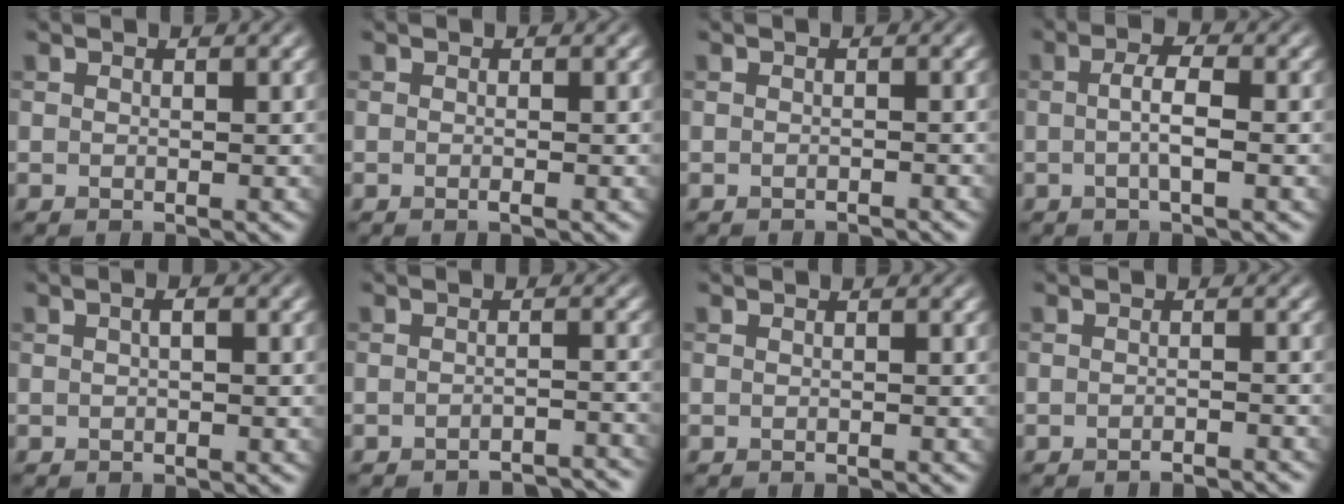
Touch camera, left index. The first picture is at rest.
{"total": 0.5, "force": [-0.2, 0.0, 0.5], "torque": [-0.007, -0.002, -0.006]}
{"total": 1.0, "force": [-1.0, 0.1, 0.2], "torque": [0.001, 0.000, -0.017]}
{"total": 2.7, "force": [-0.1, 0.5, 2.7], "torque": [-0.048, 0.003, -0.005]}
{"total": 0.9, "force": [0.0, 0.2, 0.9], "torque": [-0.017, 0.003, 0.001]}
{"total": 4.2, "force": [-4.0, 0.4, 0.9], "torque": [-0.006, 0.003, -0.052]}
{"total": 0.6, "force": [-0.6, 0.1, 0.2], "torque": [0.000, 0.001, -0.010]}
{"total": 1.9, "force": [-1.7, 0.2, 0.6], "torque": [0.004, 0.006, -0.027]}